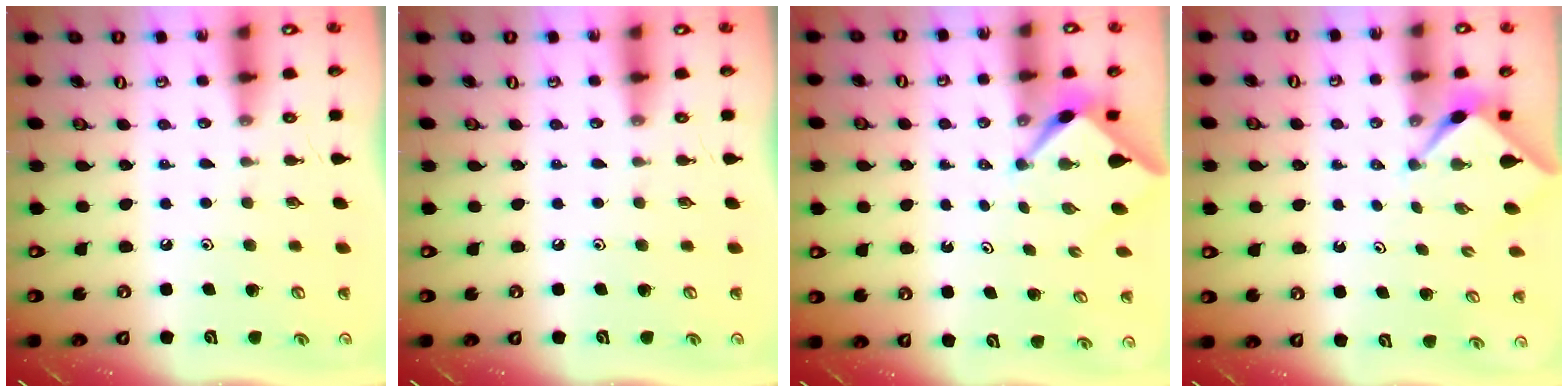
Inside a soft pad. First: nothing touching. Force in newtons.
{"total": 0.0}
{"total": 2.6, "press": 2.6, "slide": 0.4}
{"total": 2.3, "press": 2.3, "slide": 0.1}